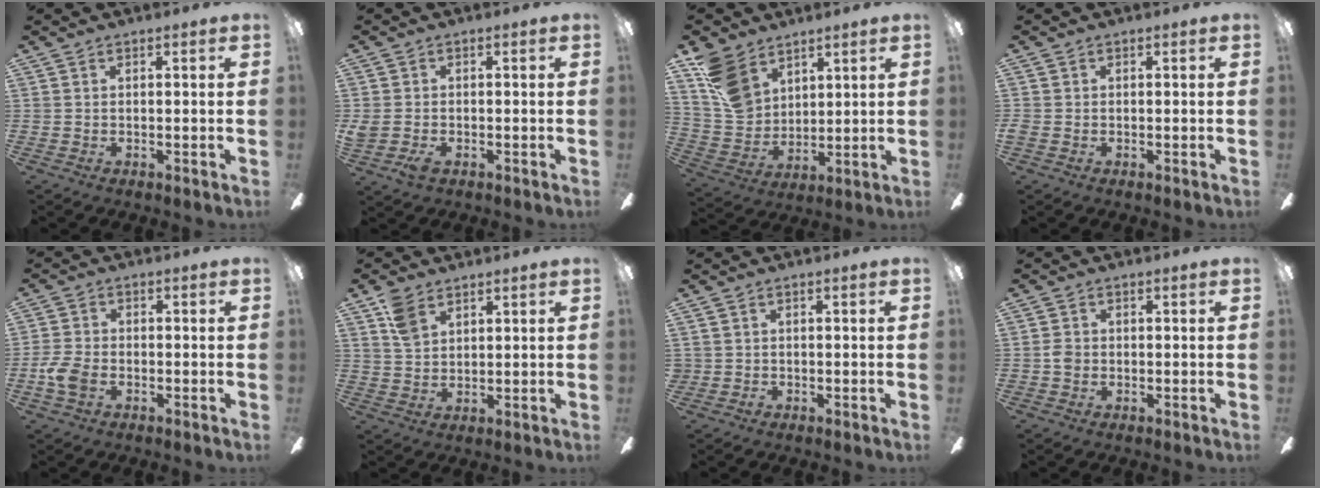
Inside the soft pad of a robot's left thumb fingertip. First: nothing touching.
{"total": 3.5, "force": [-1.4, 2.1, 2.4], "torque": [-0.060, -0.002, -0.029]}
{"total": 13.3, "force": [8.0, 8.9, 5.8], "torque": [-0.134, -0.021, 0.162]}
{"total": 0.9, "force": [-0.4, 0.7, 0.3], "torque": [-0.004, 0.001, -0.008]}
{"total": 6.1, "force": [-2.3, 3.9, 4.0], "torque": [-0.095, 0.005, -0.045]}
{"total": 6.2, "force": [4.2, 3.5, 2.9], "torque": [-0.061, -0.008, 0.081]}
{"total": 1.2, "force": [-0.4, 1.1, 0.1], "torque": [-0.002, 0.002, -0.009]}
{"total": 2.1, "force": [-0.6, 1.8, 1.0], "torque": [-0.019, 0.003, -0.012]}